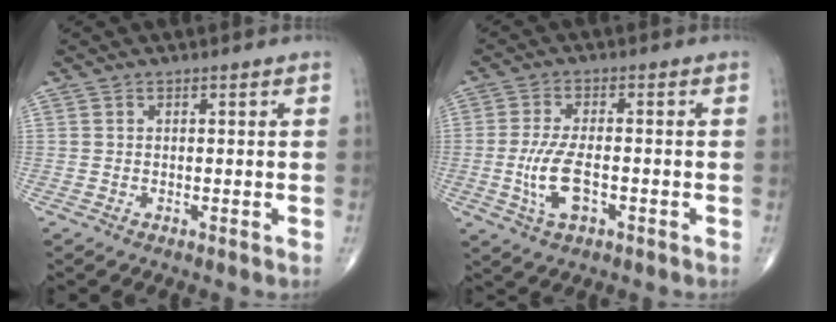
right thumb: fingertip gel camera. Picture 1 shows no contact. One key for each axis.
{"total": 7.5, "fx": -1.8, "fy": 3.2, "fz": 6.5, "tx": -0.139, "ty": 0.005, "tz": -0.031}